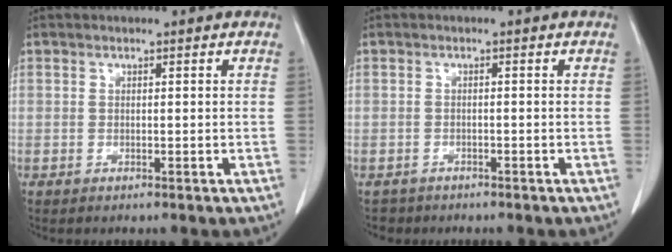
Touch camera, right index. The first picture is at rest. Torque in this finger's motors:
{"motor_torque": [-0.78, -0.12, -0.52, -0.09]}